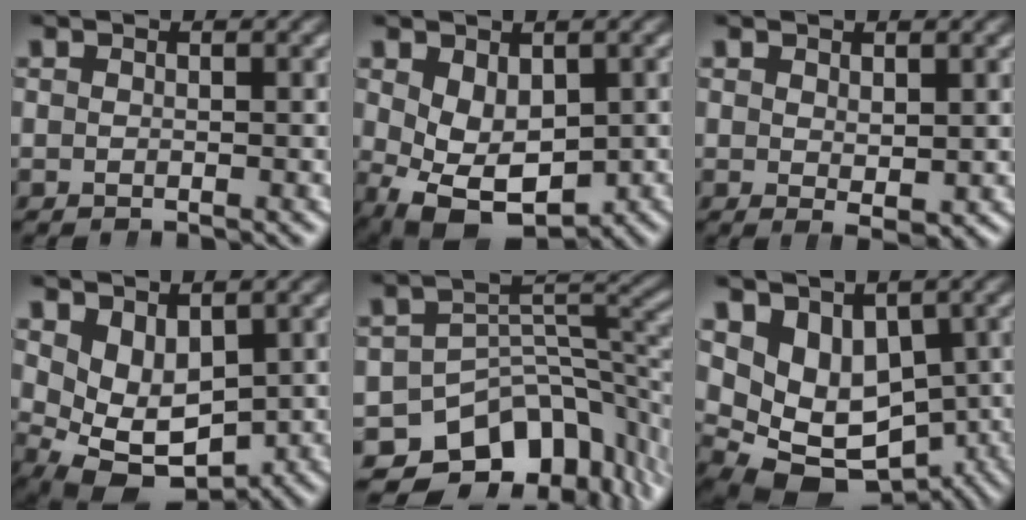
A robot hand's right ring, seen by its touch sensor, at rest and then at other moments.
{"total": 9.0, "force": [-3.1, 6.5, 5.4], "torque": [-0.115, -0.060, -0.025]}
{"total": 1.5, "force": [0.4, 0.2, 1.4], "torque": [-0.011, -0.014, 0.018]}
{"total": 8.6, "force": [-1.4, 6.6, 5.4], "torque": [-0.108, -0.042, -0.007]}
{"total": 13.9, "force": [-7.0, 9.4, 7.5], "torque": [-0.106, -0.037, -0.099]}
{"total": 13.8, "force": [-5.1, 10.5, 7.4], "torque": [-0.166, -0.074, -0.054]}